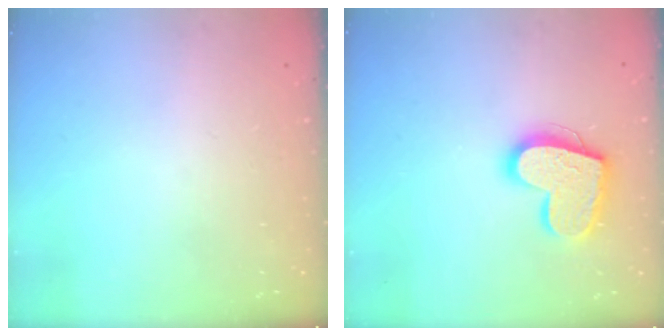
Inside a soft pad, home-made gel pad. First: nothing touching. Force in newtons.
{"total": 16.9, "press": 16.9, "slide": 1.3}